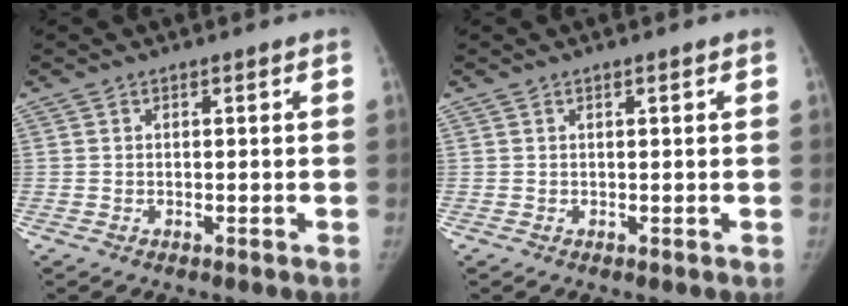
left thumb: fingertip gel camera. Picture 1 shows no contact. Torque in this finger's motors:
{"motor_torque": [-0.25, 0.04, -0.53, 0.24, -0.01]}